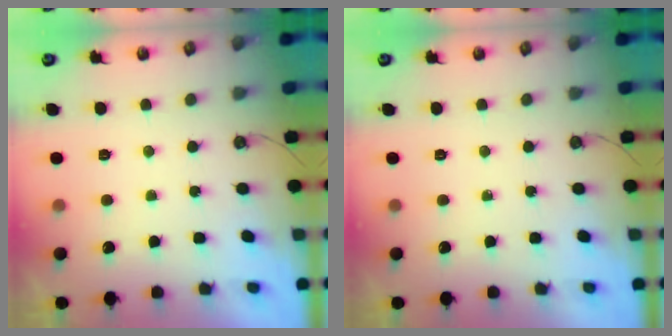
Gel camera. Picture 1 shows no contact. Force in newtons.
{"total": 0.0}